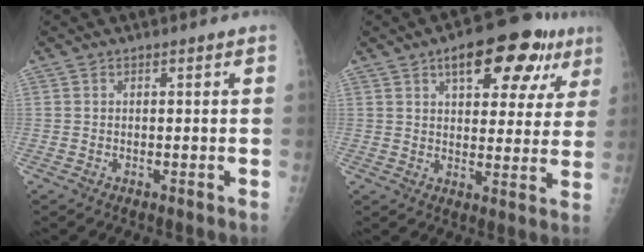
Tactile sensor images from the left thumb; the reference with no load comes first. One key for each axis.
{"total": 16.1, "fx": 8.3, "fy": 7.4, "fz": 11.6, "tx": -0.113, "ty": -0.008, "tz": 0.109}